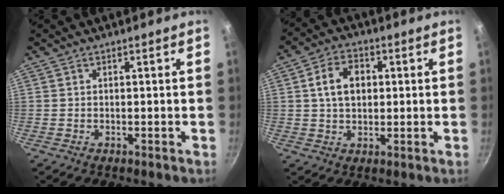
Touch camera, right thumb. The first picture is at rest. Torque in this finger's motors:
{"motor_torque": [0.15, 2.05, 0.91, 0.58, 0.03]}